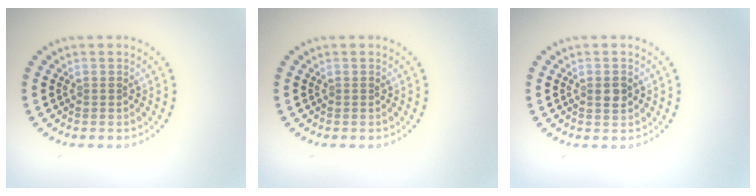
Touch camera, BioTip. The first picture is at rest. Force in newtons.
{"total": 0.0}
{"total": 1.4, "press": 1.3, "slide": 0.3}